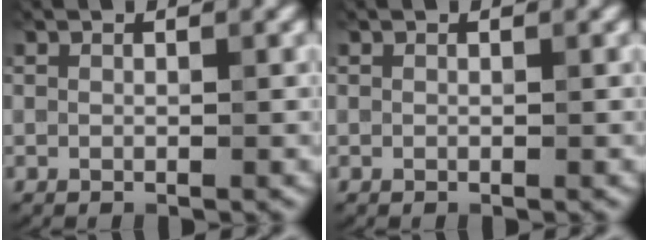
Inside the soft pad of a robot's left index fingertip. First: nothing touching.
{"total": 0.0}